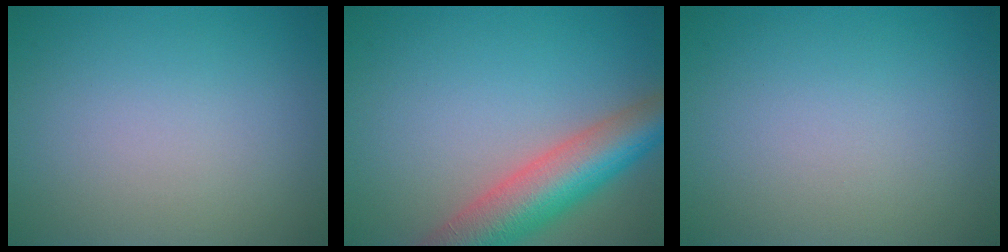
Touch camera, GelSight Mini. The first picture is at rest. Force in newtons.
{"total": 8.3, "press": 8.3, "slide": 0.4}
{"total": 0.0}